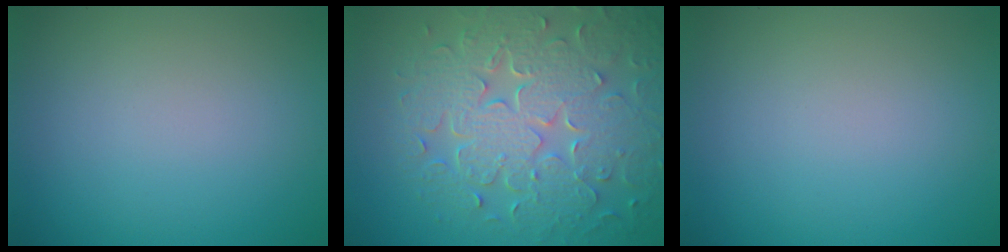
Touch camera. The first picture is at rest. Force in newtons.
{"total": 8.7, "press": 6.3, "slide": 6.0}
{"total": 0.0}